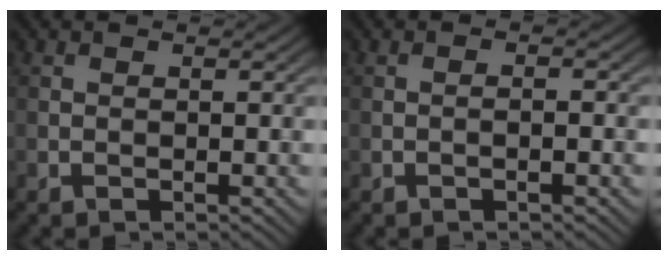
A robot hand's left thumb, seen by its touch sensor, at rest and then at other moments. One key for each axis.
{"total": 1.0, "fx": -0.5, "fy": 0.1, "fz": 0.9, "tx": -0.012, "ty": 0.006, "tz": -0.011}